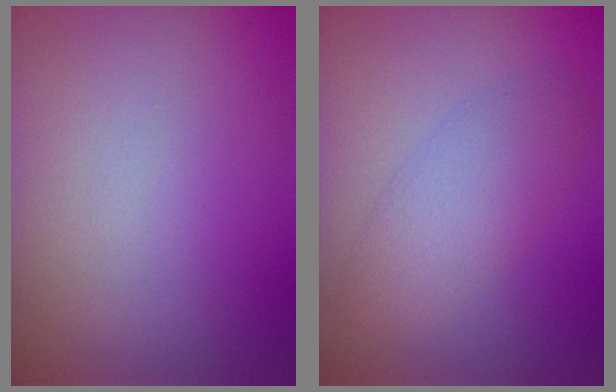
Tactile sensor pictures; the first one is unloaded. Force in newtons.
{"total": 3.2, "press": 3.2, "slide": 0.1}